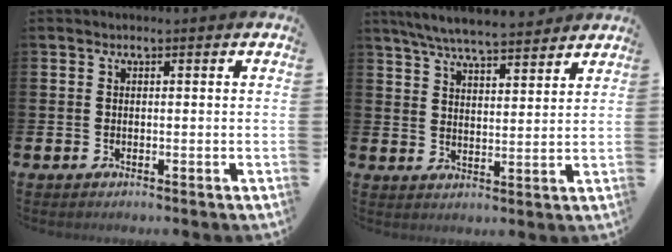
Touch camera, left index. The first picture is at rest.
{"total": 6.4, "force": [6.1, 0.6, 1.8], "torque": [-0.054, -0.029, 0.109]}